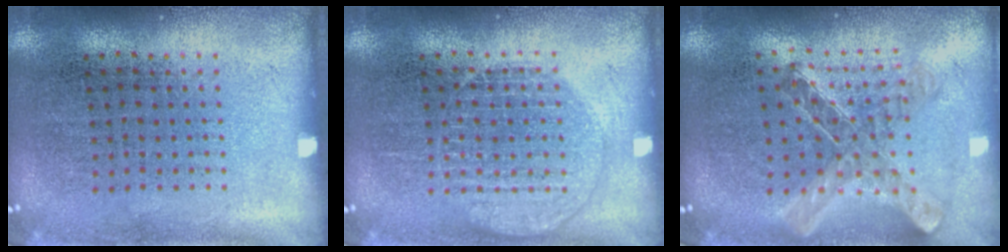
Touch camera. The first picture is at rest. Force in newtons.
{"total": 2.3, "press": 2.3, "slide": 0.4}
{"total": 1.1, "press": 1.1, "slide": 0.2}